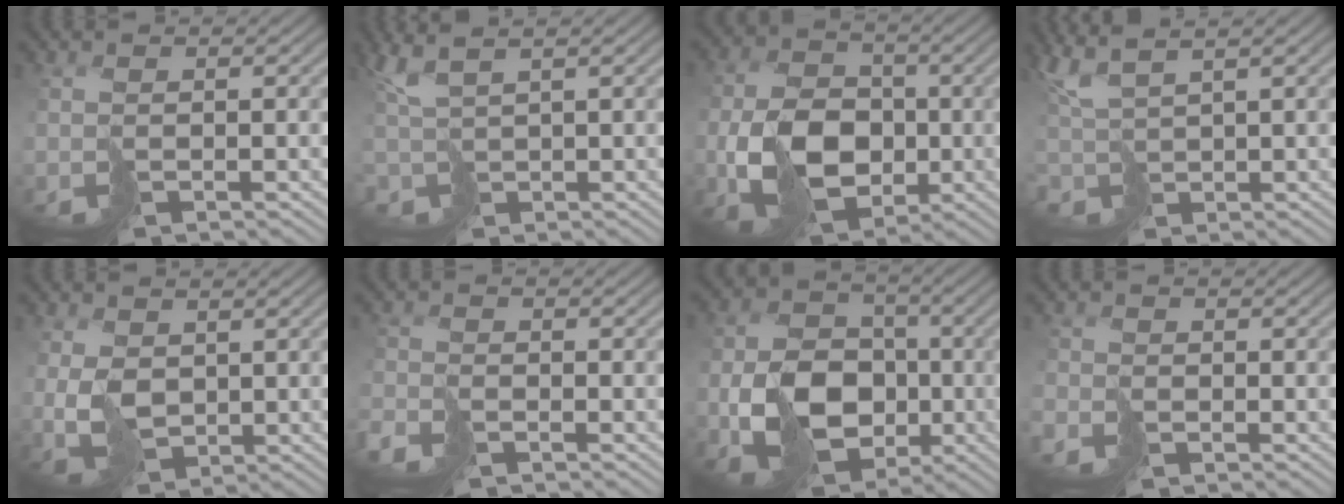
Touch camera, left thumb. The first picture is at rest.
{"total": 3.0, "force": [2.7, 0.9, 1.0], "torque": [-0.036, 0.004, 0.055]}
{"total": 10.9, "force": [-2.0, 8.3, 6.7], "torque": [-0.157, -0.020, -0.037]}
{"total": 4.0, "force": [3.8, 0.8, 1.1], "torque": [-0.044, 0.014, 0.079]}
{"total": 3.9, "force": [1.0, 3.1, 2.1], "torque": [-0.059, -0.003, 0.028]}
{"total": 3.1, "force": [-2.6, 1.2, 1.1], "torque": [-0.033, -0.011, -0.061]}
{"total": 11.8, "force": [-2.8, 9.3, 6.7], "torque": [-0.150, -0.027, -0.051]}
{"total": 2.2, "force": [-1.8, 1.1, 0.5], "torque": [-0.019, -0.011, -0.043]}